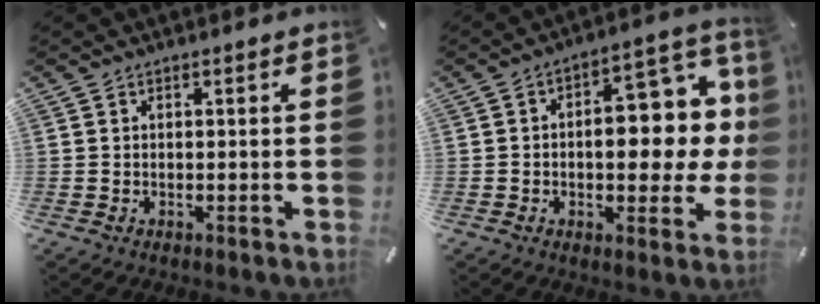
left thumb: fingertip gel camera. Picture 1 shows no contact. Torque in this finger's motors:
{"motor_torque": [2.23, 2.78, 1.03, -0.74, 0.39]}